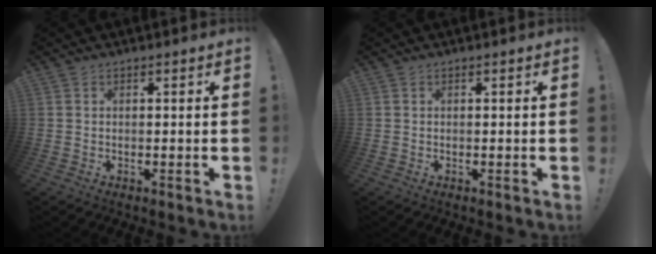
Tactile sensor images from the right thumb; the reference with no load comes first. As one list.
[{"total": 0.0}]